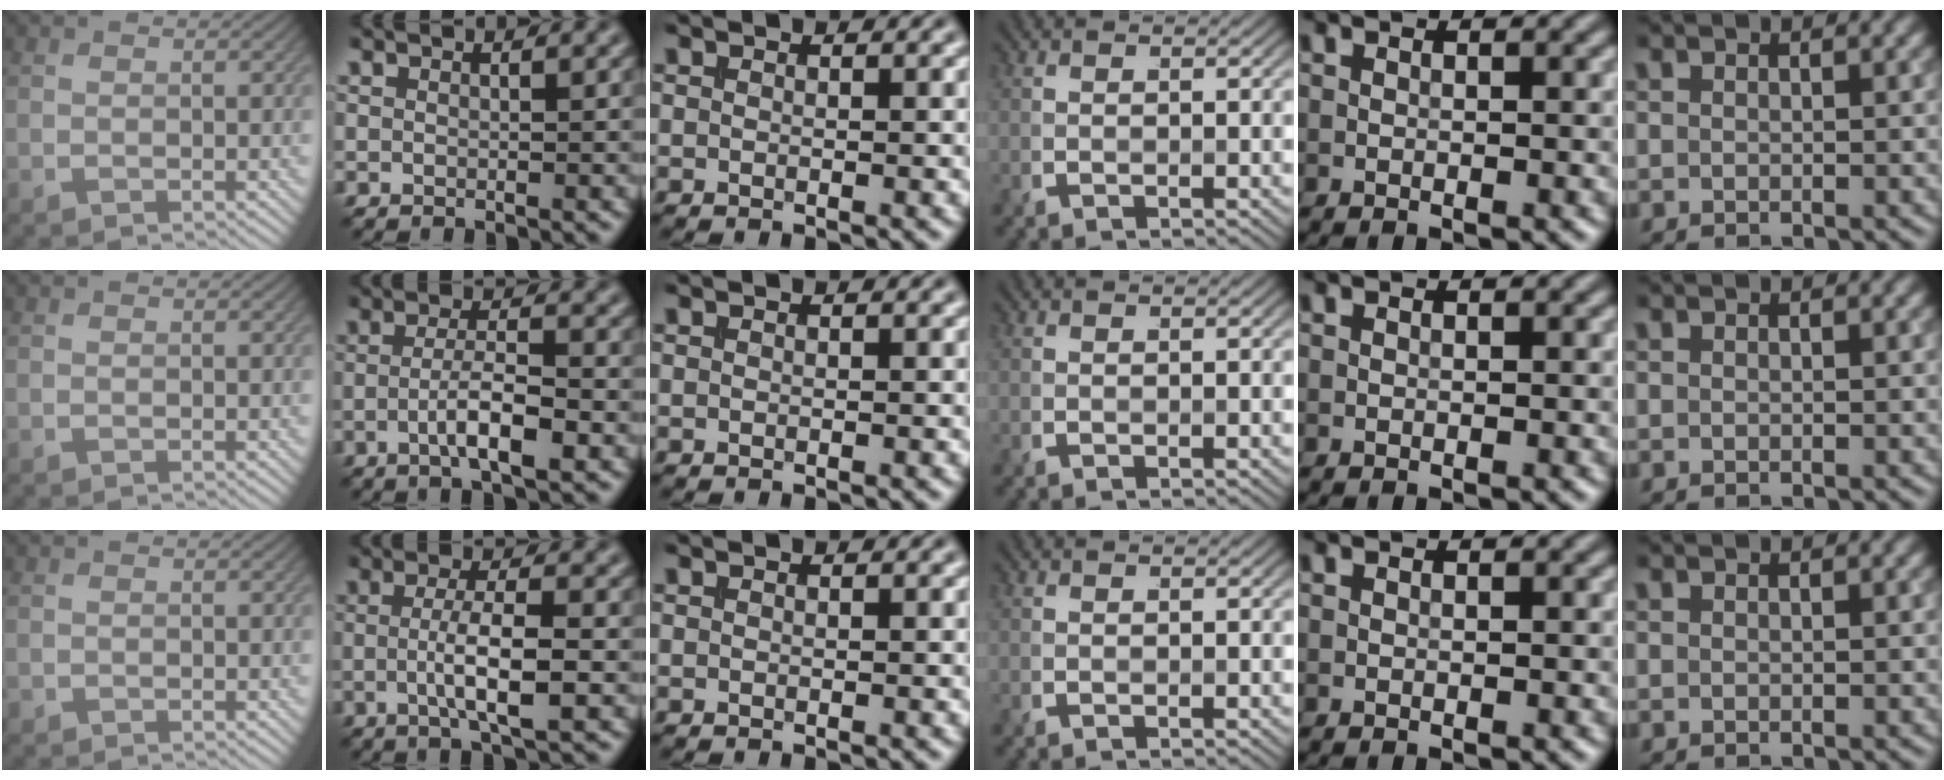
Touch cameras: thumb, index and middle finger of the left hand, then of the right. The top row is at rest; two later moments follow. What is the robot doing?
{"motion": "insert", "object": "coin"}